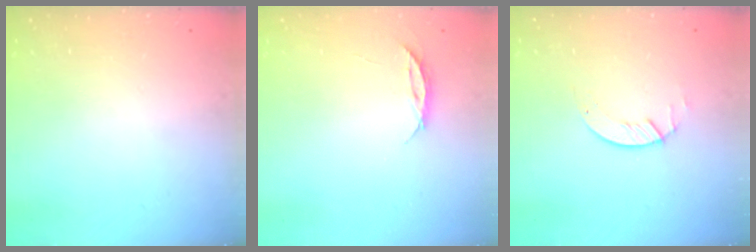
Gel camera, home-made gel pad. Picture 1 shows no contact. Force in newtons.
{"total": 3.7, "press": 3.6, "slide": 0.4}
{"total": 1.2, "press": 1.1, "slide": 0.2}